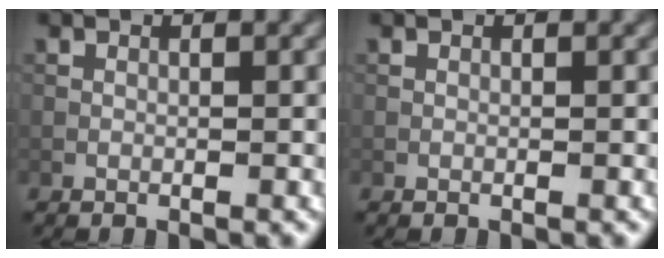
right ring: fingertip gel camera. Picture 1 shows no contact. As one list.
[{"total": 0.0}]